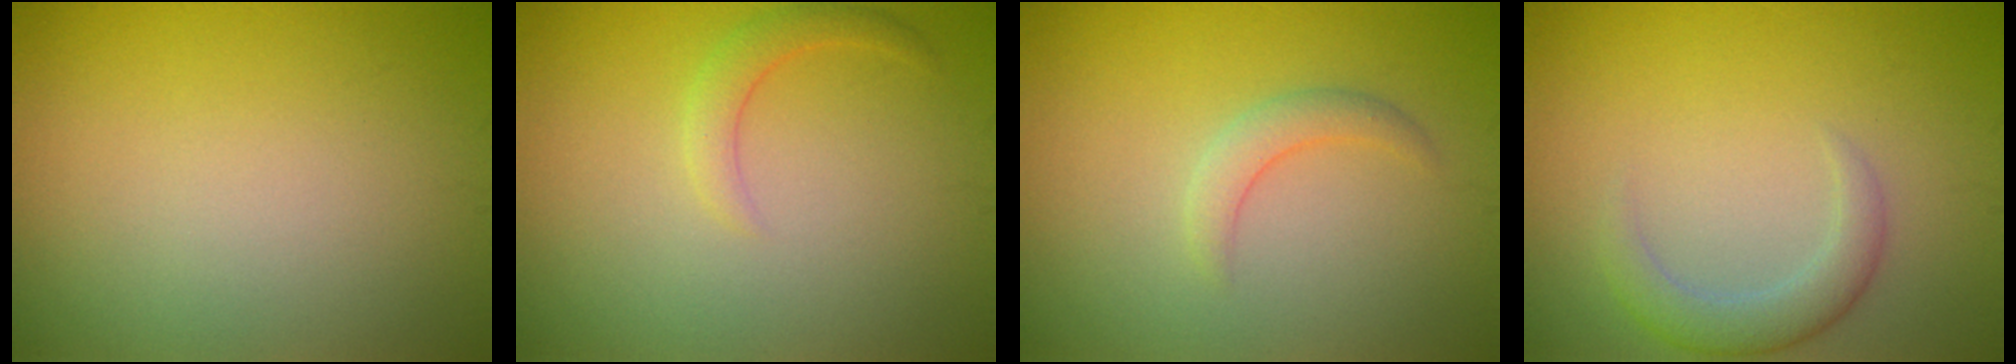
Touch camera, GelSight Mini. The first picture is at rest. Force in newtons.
{"total": 1.6, "press": 1.6, "slide": 0.2}
{"total": 1.9, "press": 1.9, "slide": 0.1}
{"total": 2.7, "press": 2.7, "slide": 0.2}